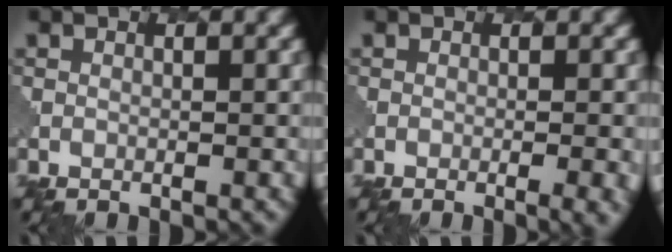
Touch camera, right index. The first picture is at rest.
{"total": 3.1, "force": [-1.1, 1.0, 2.7], "torque": [-0.018, 0.005, -0.014]}